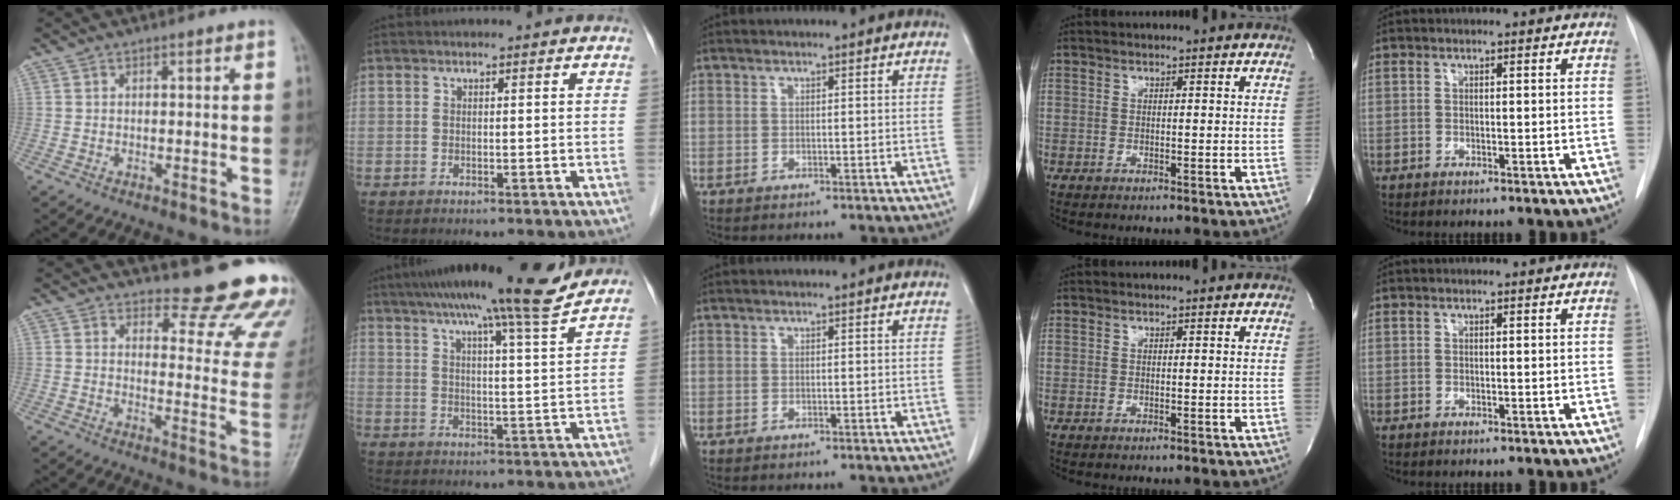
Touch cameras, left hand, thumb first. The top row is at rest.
{"thumb": {"total": 16.8, "force": [15.8, 4.0, 4.1], "torque": [0.004, -0.165, 0.164]}, "index": {"total": 15.5, "force": [12.9, -0.6, 8.4], "torque": [-0.138, 0.009, 0.174]}}